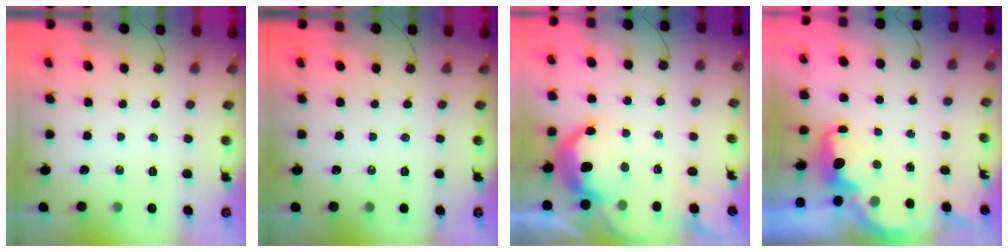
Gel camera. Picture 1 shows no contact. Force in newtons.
{"total": 0.0}
{"total": 11.1, "press": 11.0, "slide": 0.6}
{"total": 2.4, "press": 2.3, "slide": 0.8}